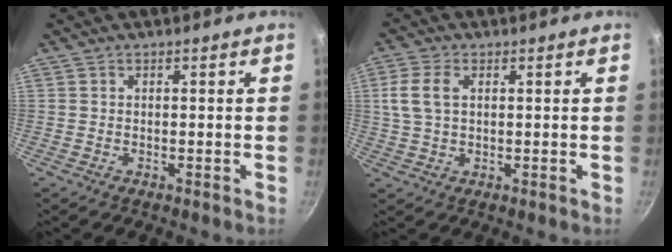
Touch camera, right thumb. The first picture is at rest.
{"total": 6.0, "force": [1.4, 3.6, 4.6], "torque": [-0.093, 0.008, 0.027]}